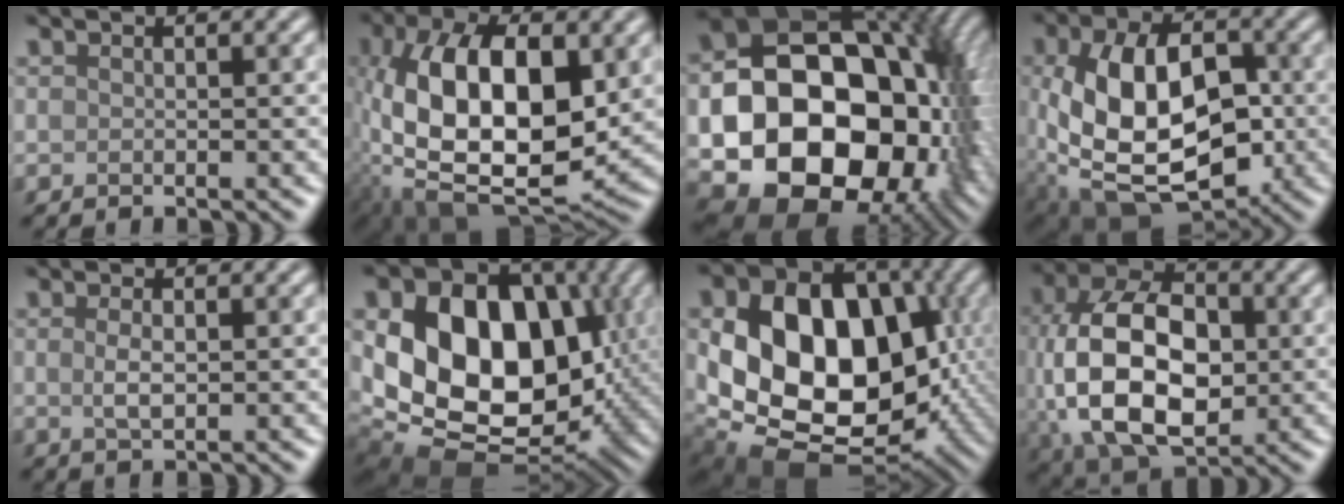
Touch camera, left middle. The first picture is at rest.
{"total": 13.4, "force": [0.7, 6.8, 11.5], "torque": [-0.211, 0.000, 0.011]}
{"total": 22.3, "force": [-3.4, 17.0, 14.0], "torque": [-0.265, -0.042, -0.046]}
{"total": 14.3, "force": [-1.3, 9.2, 10.8], "torque": [-0.218, -0.025, -0.009]}
{"total": 1.7, "force": [0.1, 0.7, 1.6], "torque": [-0.035, -0.001, 0.003]}
{"total": 17.6, "force": [1.1, 12.8, 12.0], "torque": [-0.199, -0.019, 0.026]}
{"total": 16.6, "force": [-0.4, 12.0, 11.4], "torque": [-0.194, -0.020, -0.012]}
{"total": 14.3, "force": [-0.4, 9.4, 10.7], "torque": [-0.219, -0.006, -0.002]}